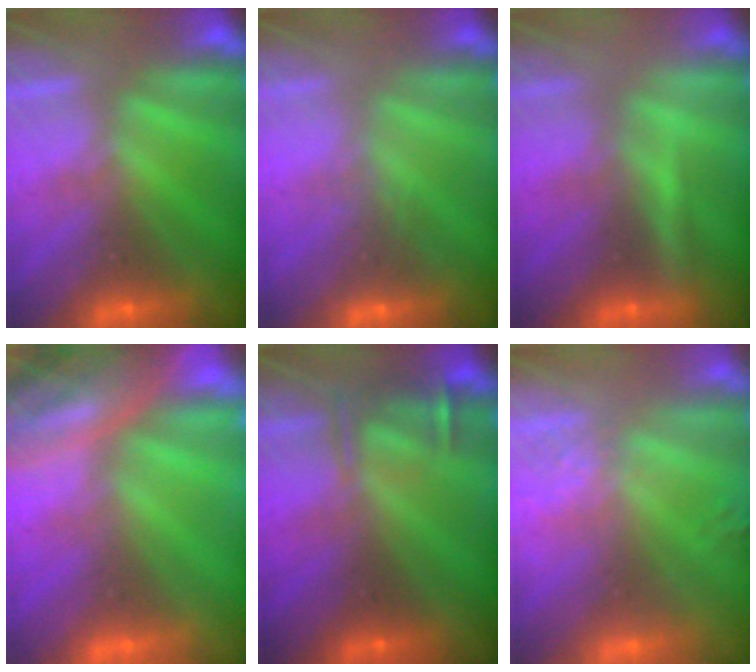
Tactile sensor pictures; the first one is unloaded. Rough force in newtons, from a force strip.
{"total": 2.6}
{"total": 2.0}
{"total": 7.4}
{"total": 3.2}
{"total": 2.6}